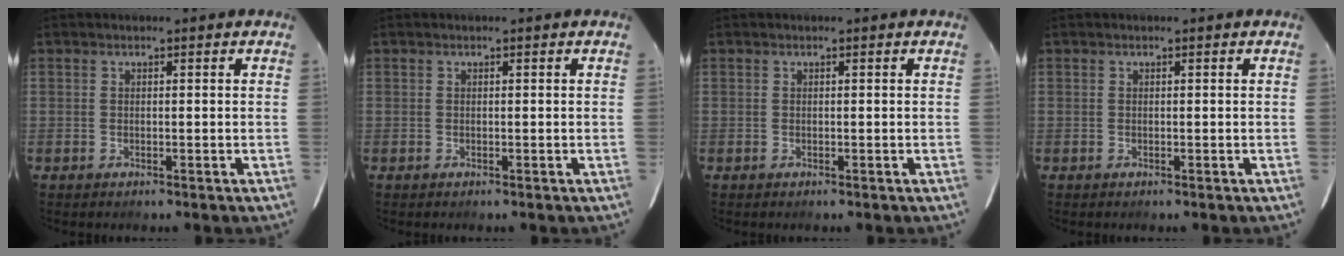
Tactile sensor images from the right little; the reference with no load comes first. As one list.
[{"total": 0.0}, {"total": 0.0}, {"total": 0.0}]